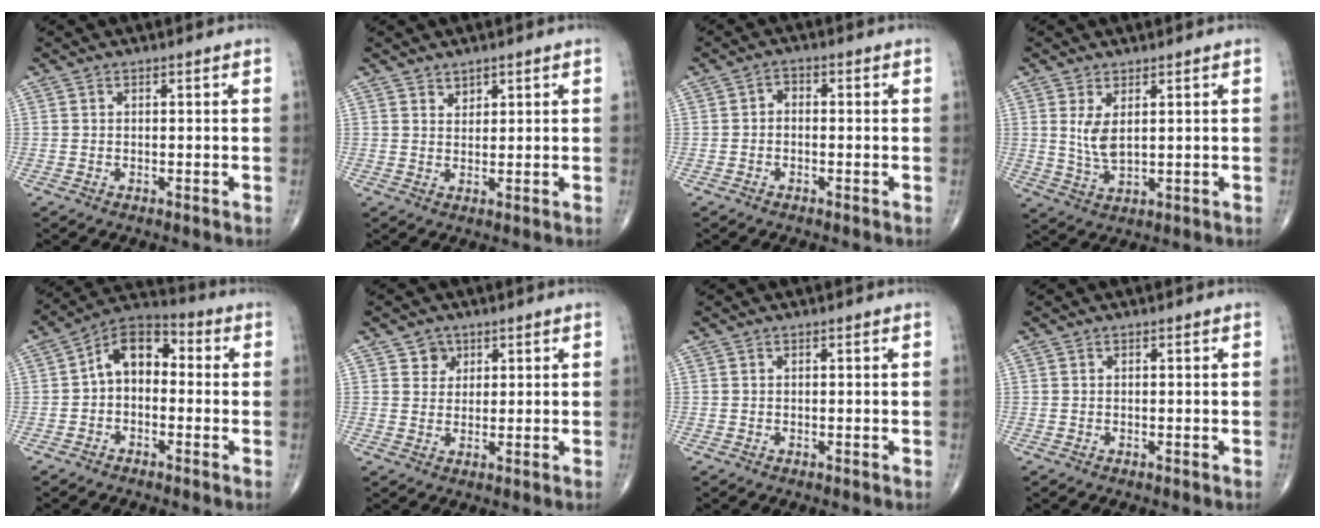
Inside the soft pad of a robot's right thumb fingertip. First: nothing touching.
{"total": 1.7, "force": [1.4, 1.0, 0.3], "torque": [0.008, -0.010, 0.021]}
{"total": 1.9, "force": [-0.4, 1.4, 1.3], "torque": [-0.008, 0.013, -0.017]}
{"total": 4.7, "force": [1.4, 2.0, 4.0], "torque": [-0.078, -0.014, 0.037]}
{"total": 9.4, "force": [0.0, 6.3, 7.0], "torque": [-0.086, 0.037, -0.022]}
{"total": 3.1, "force": [1.7, 2.6, 0.5], "torque": [0.009, -0.009, 0.025]}
{"total": 0.0}
{"total": 0.0}